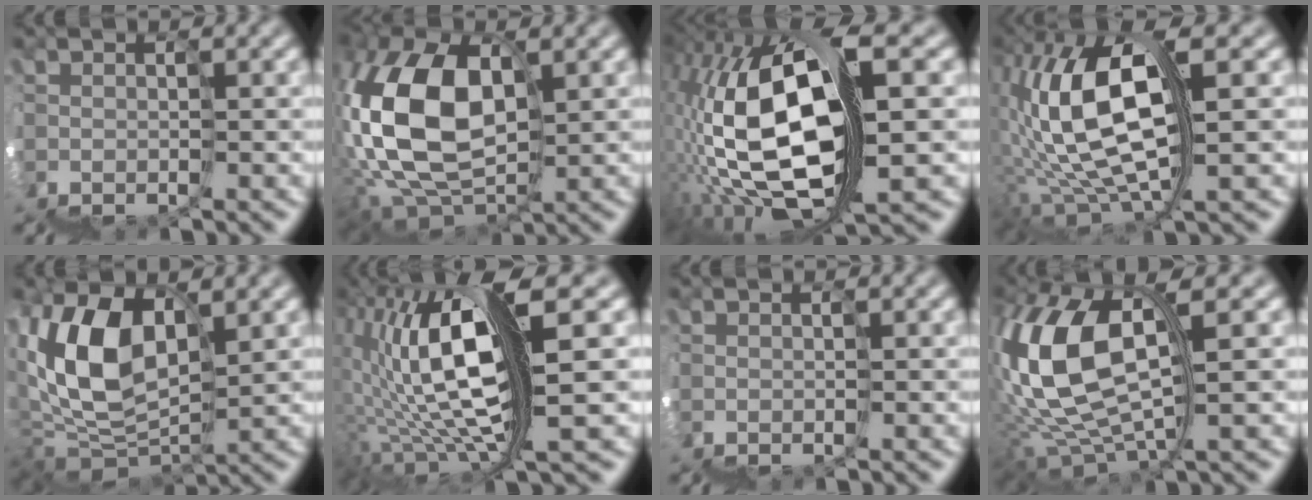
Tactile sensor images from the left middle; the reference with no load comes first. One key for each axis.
{"total": 9.3, "fx": 3.0, "fy": 5.5, "fz": 6.9, "tx": -0.174, "ty": 0.044, "tz": 0.040}
{"total": 12.5, "fx": 2.9, "fy": 5.7, "fz": 10.7, "tx": -0.214, "ty": 0.037, "tz": 0.057}
{"total": 9.6, "fx": 2.8, "fy": 3.3, "fz": 8.6, "tx": -0.192, "ty": 0.041, "tz": 0.041}
{"total": 6.5, "fx": 4.1, "fy": 3.4, "fz": 3.8, "tx": -0.092, "ty": 0.036, "tz": 0.060}
{"total": 9.3, "fx": 2.6, "fy": 1.4, "fz": 8.8, "tx": -0.167, "ty": 0.047, "tz": 0.043}
{"total": 0.0}
{"total": 8.0, "fx": 3.8, "fy": 3.3, "fz": 6.1, "tx": -0.149, "ty": 0.036, "tz": 0.059}